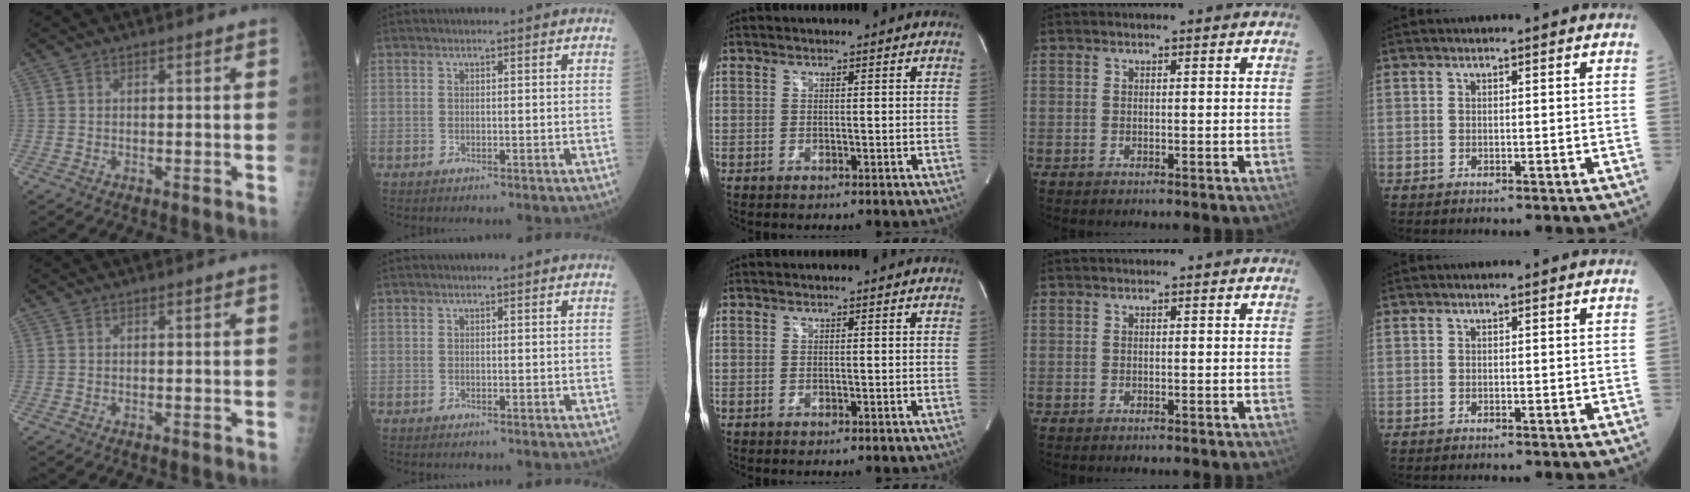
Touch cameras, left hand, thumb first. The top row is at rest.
{}